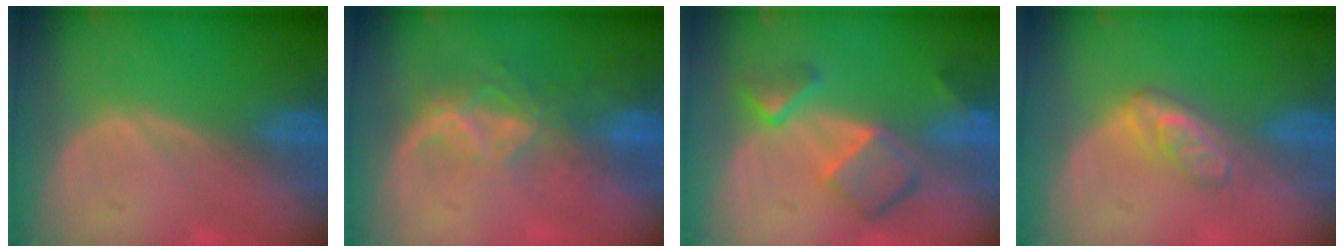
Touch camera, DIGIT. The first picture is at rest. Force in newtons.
{"total": 6.6, "press": 5.7, "slide": 3.4}
{"total": 7.9, "press": 6.8, "slide": 3.9}
{"total": 4.8, "press": 4.2, "slide": 2.3}